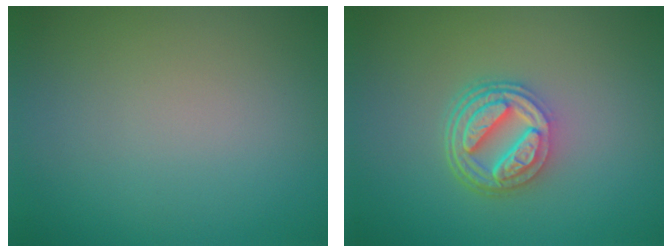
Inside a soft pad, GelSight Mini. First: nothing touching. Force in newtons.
{"total": 5.0, "press": 3.8, "slide": 3.2}